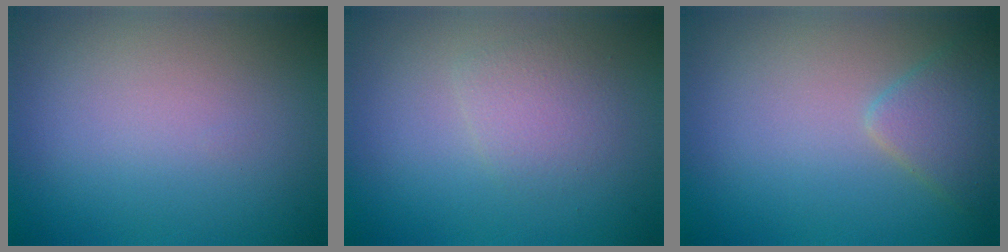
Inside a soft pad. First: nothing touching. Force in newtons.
{"total": 2.0, "press": 2.0, "slide": 0.2}
{"total": 2.7, "press": 2.7, "slide": 0.2}